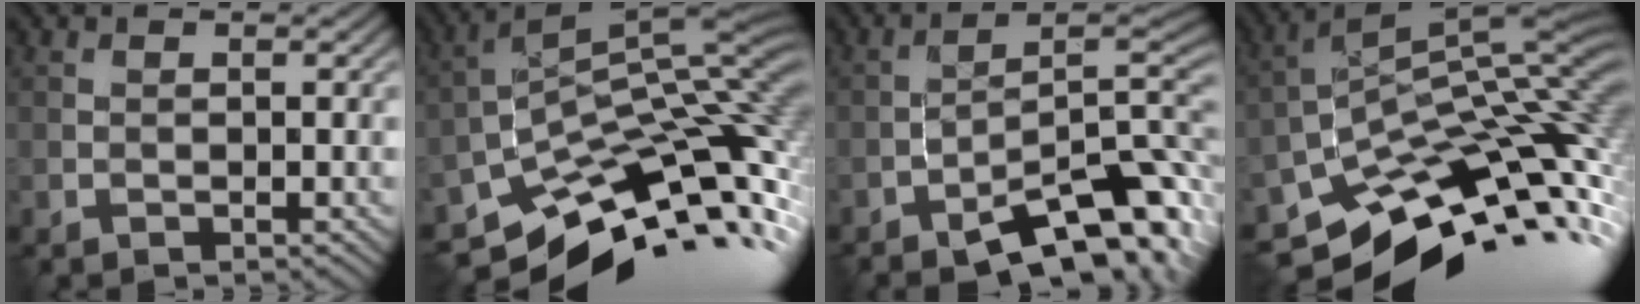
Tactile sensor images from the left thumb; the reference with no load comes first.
{"total": 14.1, "force": [-7.1, 5.4, 10.9], "torque": [-0.194, -0.010, -0.117]}
{"total": 14.0, "force": [-7.6, 4.6, 10.8], "torque": [-0.152, -0.004, -0.125]}
{"total": 15.2, "force": [-7.1, 6.8, 11.6], "torque": [-0.205, -0.006, -0.119]}